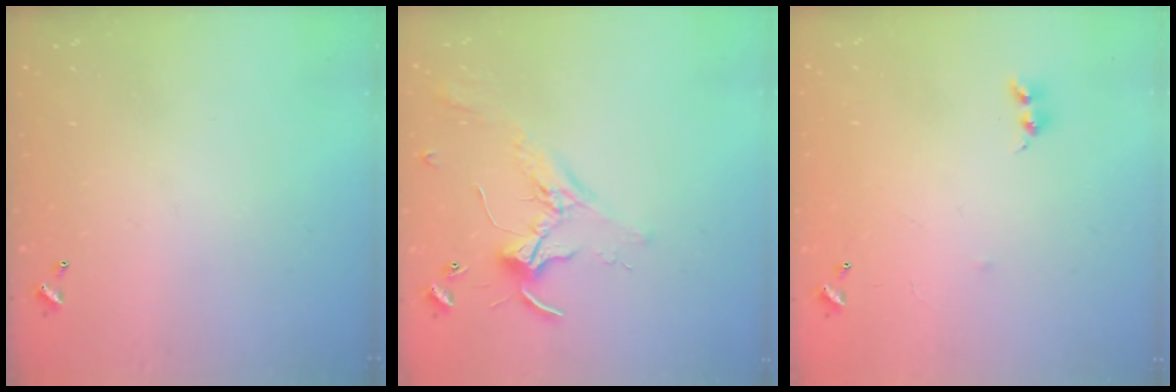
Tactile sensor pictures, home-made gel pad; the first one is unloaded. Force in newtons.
{"total": 2.1, "press": 2.1, "slide": 0.4}
{"total": 6.5, "press": 6.5, "slide": 0.6}